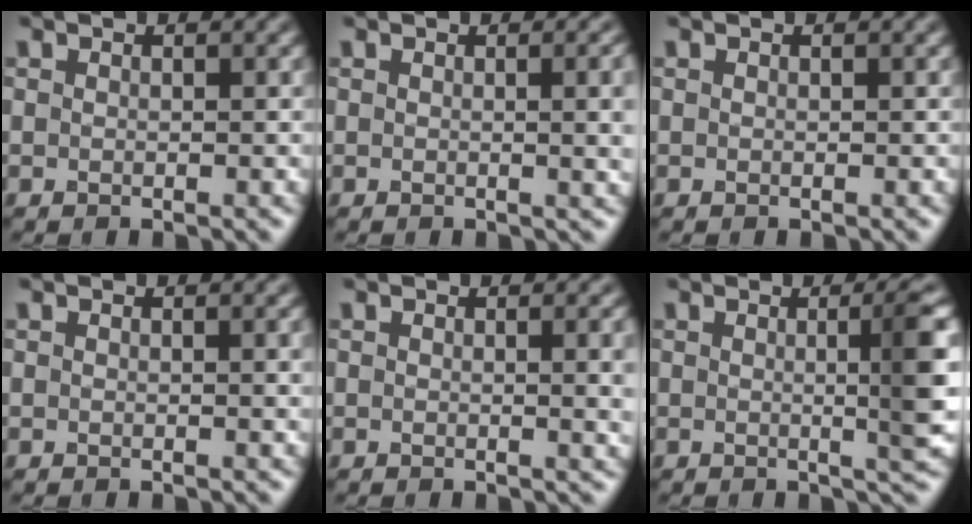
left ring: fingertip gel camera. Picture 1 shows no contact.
{"total": 3.8, "force": [0.1, 1.3, 3.5], "torque": [-0.027, 0.006, 0.001]}
{"total": 0.0}
{"total": 1.4, "force": [0.2, 0.4, 1.3], "torque": [-0.012, 0.002, 0.001]}
{"total": 3.4, "force": [0.1, 1.1, 3.3], "torque": [-0.028, 0.003, -0.001]}
{"total": 5.2, "force": [0.3, 1.0, 5.1], "torque": [-0.062, 0.004, 0.001]}